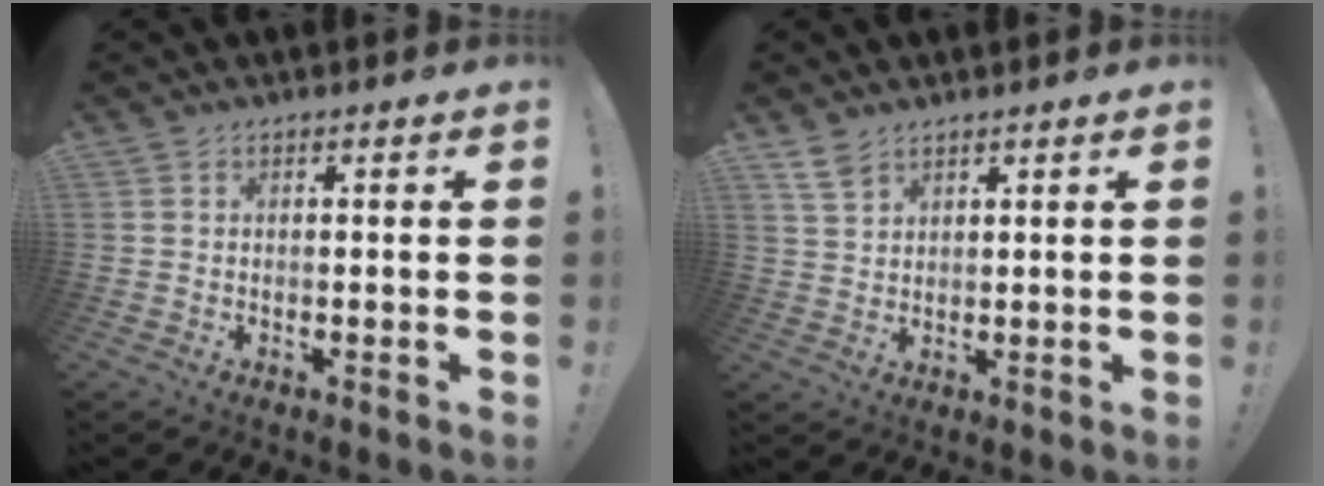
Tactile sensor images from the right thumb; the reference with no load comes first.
{"total": 4.9, "force": [3.7, 2.7, 1.7], "torque": [-0.023, -0.022, 0.071]}